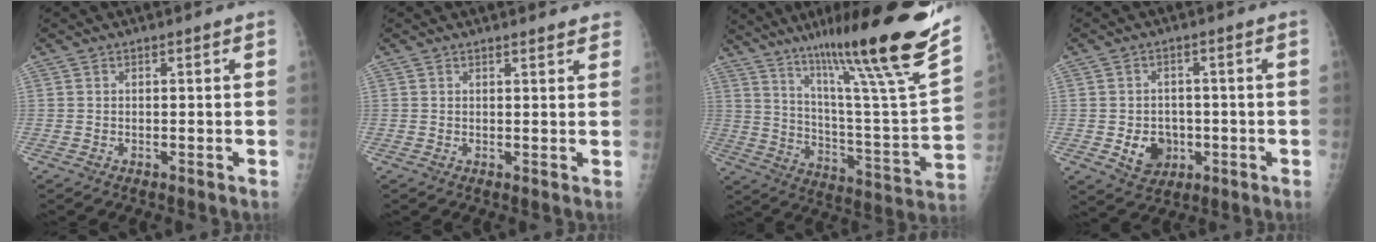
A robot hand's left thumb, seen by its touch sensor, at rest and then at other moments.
{"total": 2.6, "force": [2.4, 0.7, 0.7], "torque": [0.004, -0.008, 0.021]}
{"total": 29.2, "force": [19.9, 1.7, 21.2], "torque": [-0.316, -0.098, 0.308]}
{"total": 6.5, "force": [-1.5, 5.5, 3.2], "torque": [-0.023, 0.006, -0.015]}